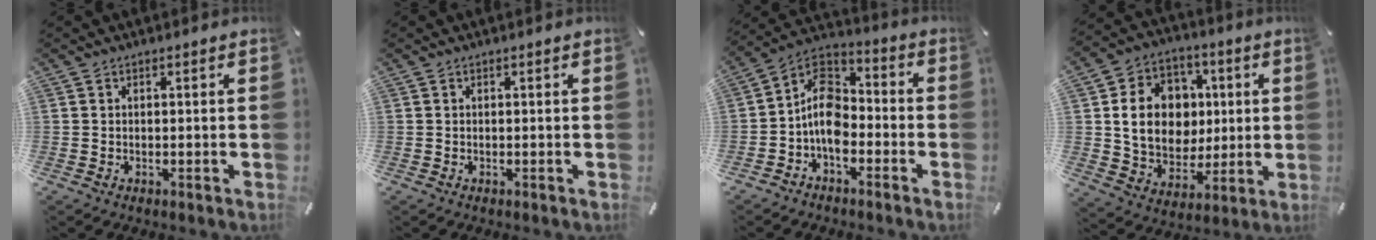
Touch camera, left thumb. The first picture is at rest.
{"total": 0.0}
{"total": 10.3, "force": [-3.7, 7.1, 6.5], "torque": [-0.146, 0.014, -0.073]}
{"total": 15.2, "force": [2.2, 13.2, 7.1], "torque": [-0.124, 0.009, 0.052]}